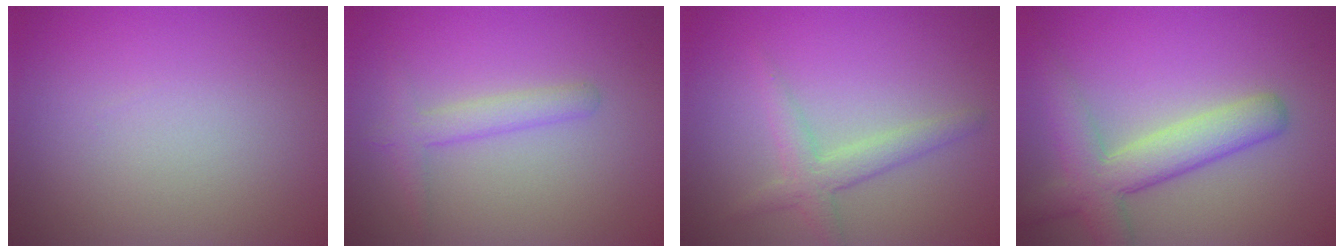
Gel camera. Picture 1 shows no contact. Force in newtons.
{"total": 2.1, "press": 2.1, "slide": 0.1}
{"total": 2.6, "press": 2.6, "slide": 0.1}
{"total": 5.6, "press": 5.6, "slide": 0.2}